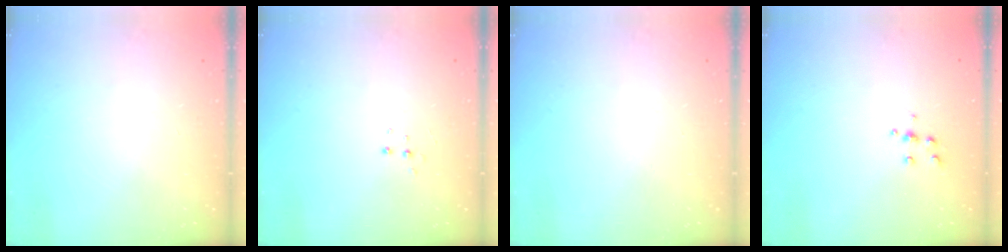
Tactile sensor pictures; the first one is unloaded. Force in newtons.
{"total": 4.2, "press": 4.2, "slide": 0.5}
{"total": 0.0}
{"total": 4.8, "press": 4.7, "slide": 0.6}